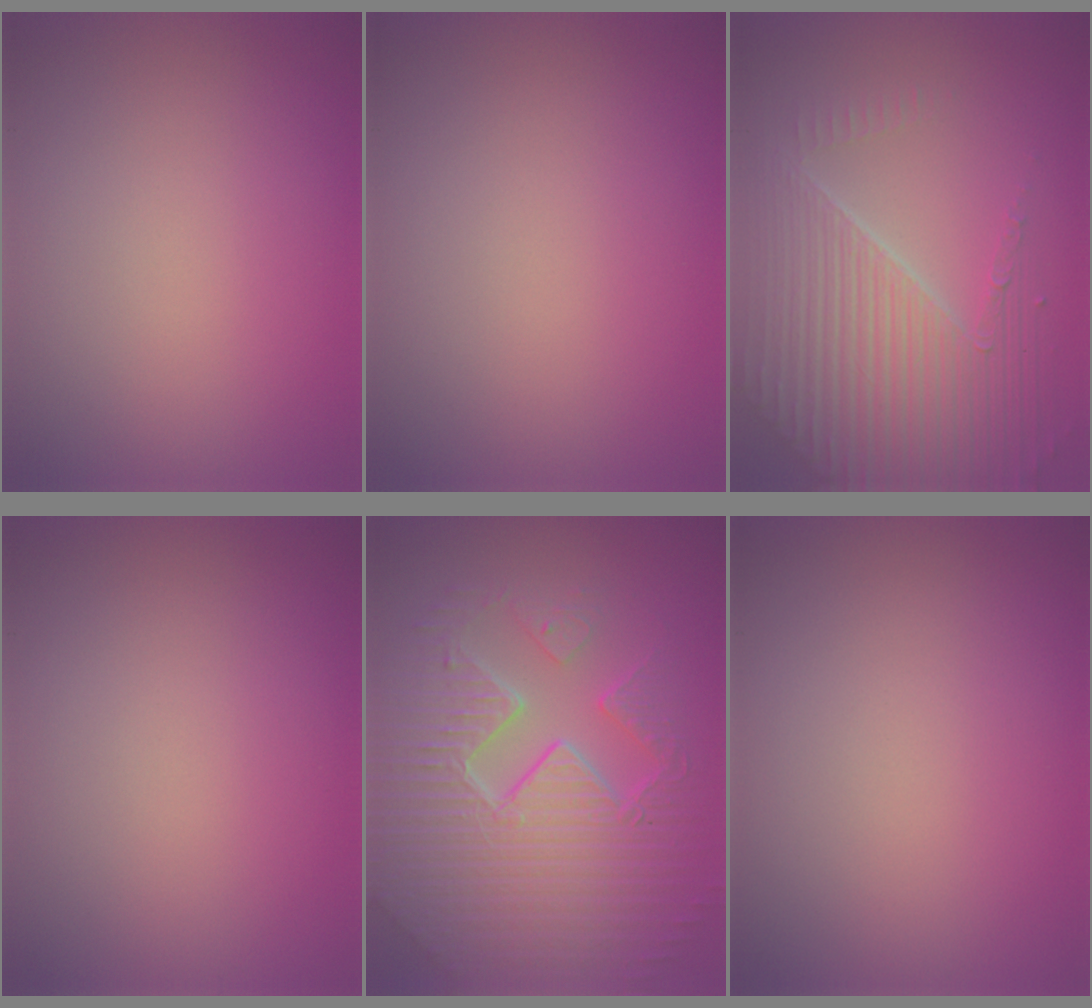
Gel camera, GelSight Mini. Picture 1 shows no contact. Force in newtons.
{"total": 0.0}
{"total": 7.4, "press": 5.3, "slide": 5.2}
{"total": 0.0}
{"total": 11.3, "press": 7.2, "slide": 8.6}
{"total": 0.0}